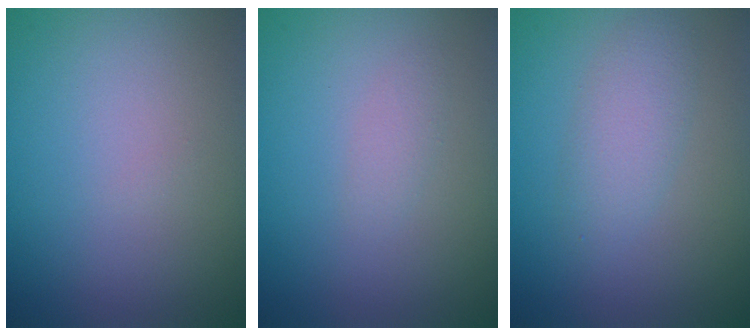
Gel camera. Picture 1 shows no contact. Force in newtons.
{"total": 1.0, "press": 1.0, "slide": 0.1}
{"total": 2.5, "press": 2.5, "slide": 0.2}